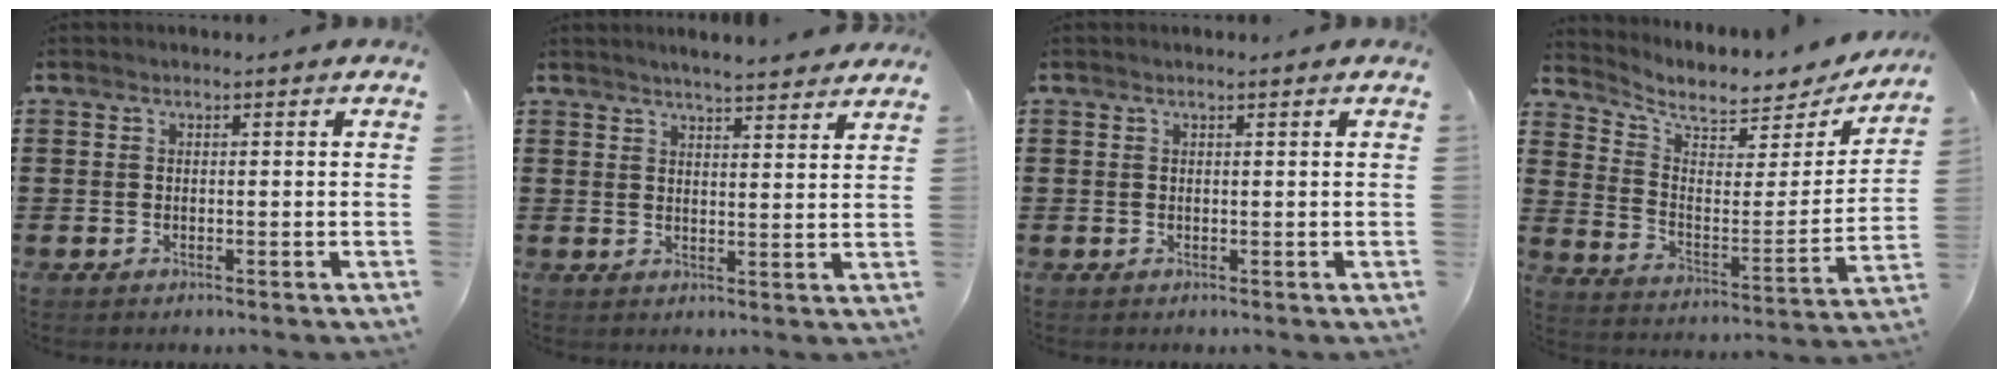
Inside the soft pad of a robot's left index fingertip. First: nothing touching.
{"total": 3.7, "force": [3.6, -0.4, 0.7], "torque": [-0.025, -0.014, 0.064]}
{"total": 0.5, "force": [0.4, 0.0, 0.4], "torque": [-0.007, -0.001, 0.007]}
{"total": 6.0, "force": [5.3, 1.5, 2.3], "torque": [-0.066, -0.043, 0.088]}